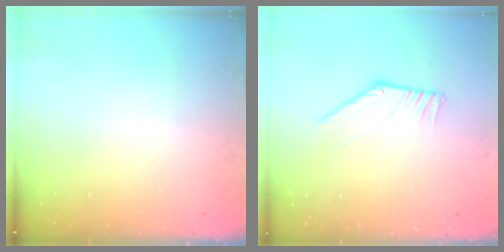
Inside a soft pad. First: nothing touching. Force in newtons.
{"total": 2.8, "press": 2.8, "slide": 0.1}